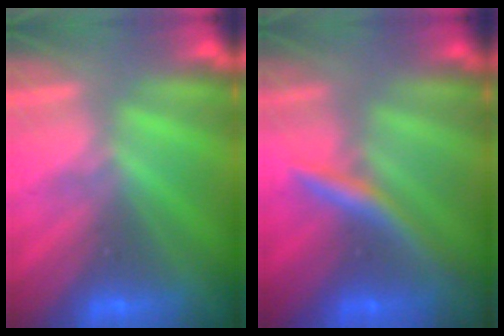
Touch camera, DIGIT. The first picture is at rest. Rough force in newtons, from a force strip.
{"total": 2.4}